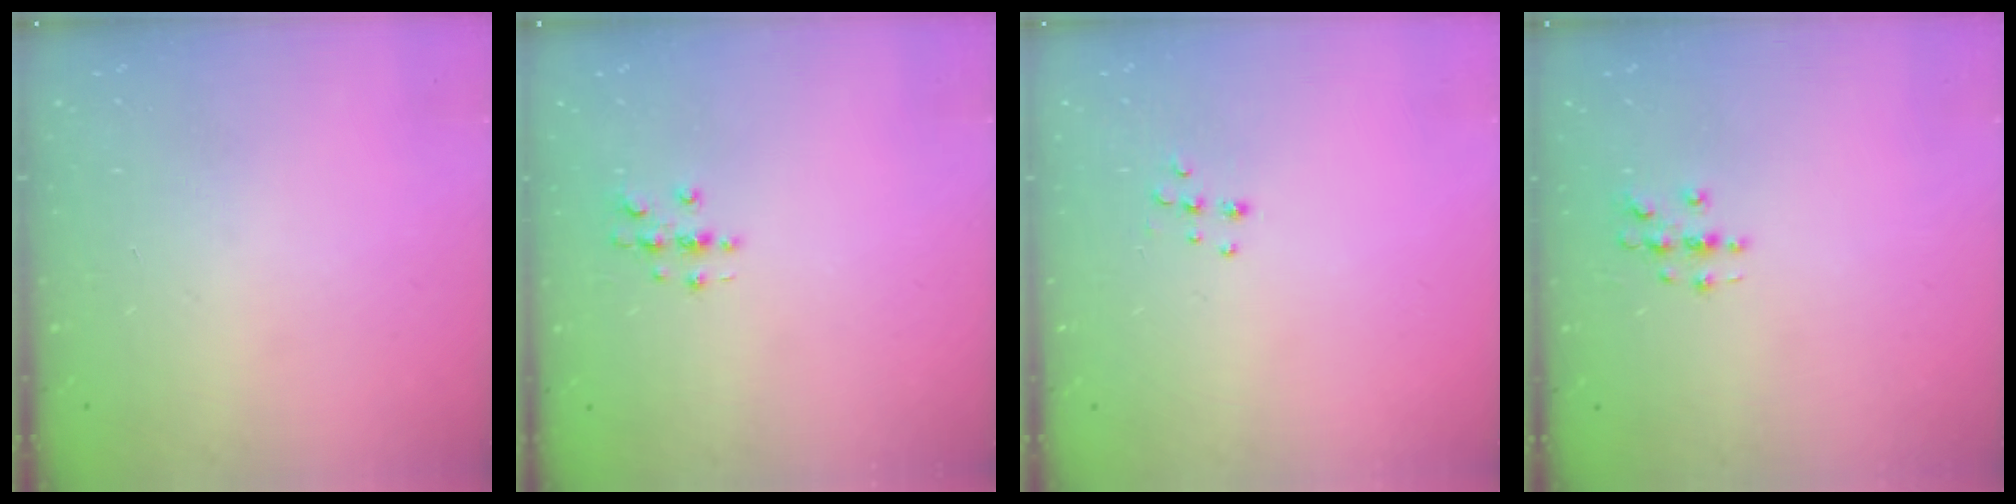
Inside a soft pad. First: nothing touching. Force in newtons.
{"total": 2.7, "press": 2.7, "slide": 0.3}
{"total": 7.0, "press": 6.9, "slide": 0.6}
{"total": 3.2, "press": 3.2, "slide": 0.2}